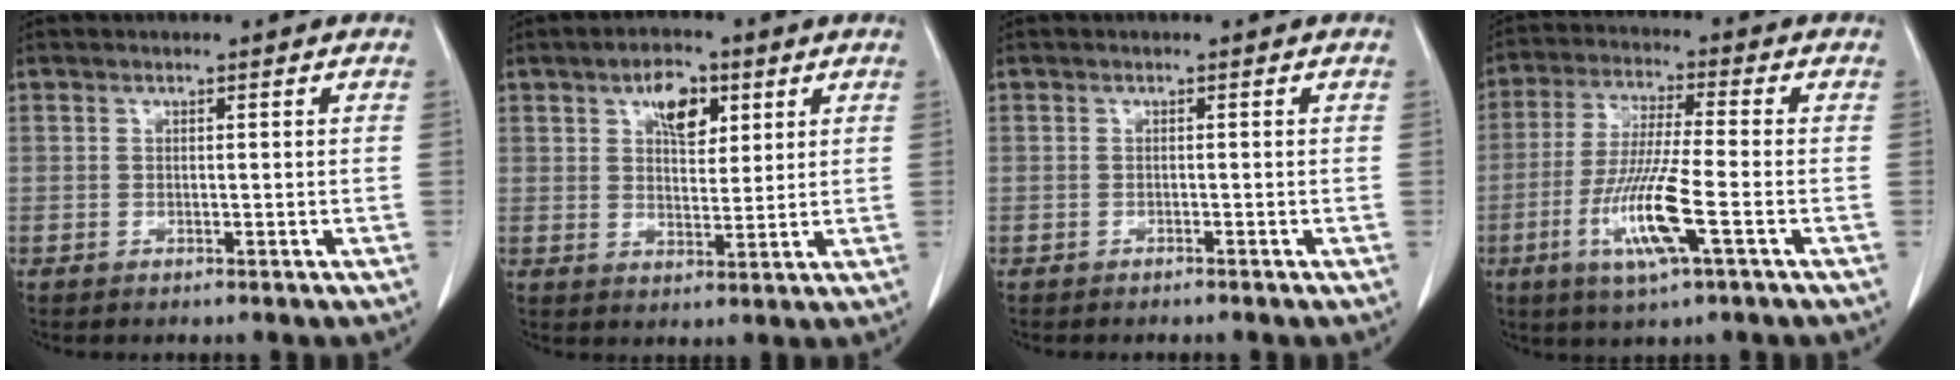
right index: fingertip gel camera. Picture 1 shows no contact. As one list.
[{"total": 6.1, "force": [2.9, 3.2, 4.4], "torque": [-0.072, 0.007, 0.049]}, {"total": 0.5, "force": [-0.5, 0.1, 0.1], "torque": [-0.007, -0.001, -0.010]}, {"total": 11.2, "force": [-3.9, 0.3, 10.5], "torque": [-0.212, -0.018, -0.076]}]